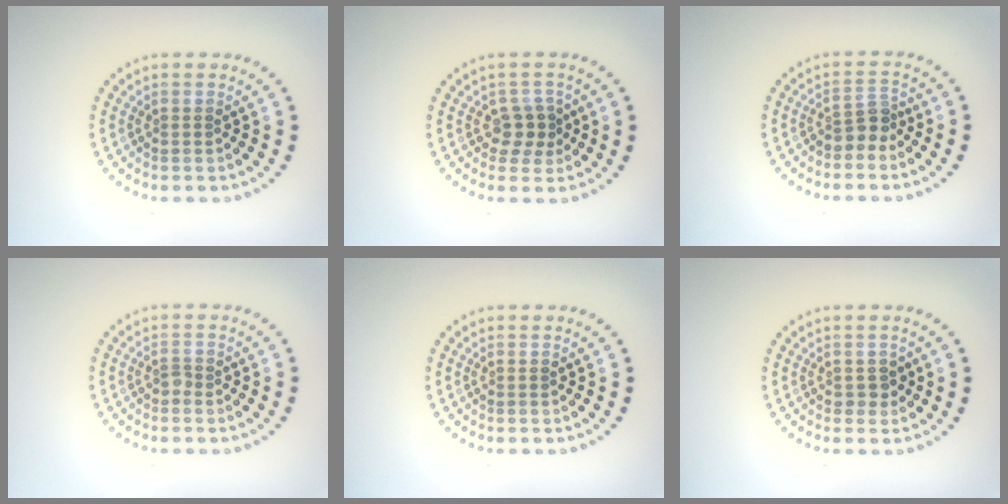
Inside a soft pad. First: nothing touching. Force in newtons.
{"total": 2.0, "press": 1.8, "slide": 0.9}
{"total": 2.3, "press": 1.8, "slide": 1.5}
{"total": 0.8, "press": 0.6, "slide": 0.6}
{"total": 0.0}
{"total": 1.1, "press": 1.1, "slide": 0.3}